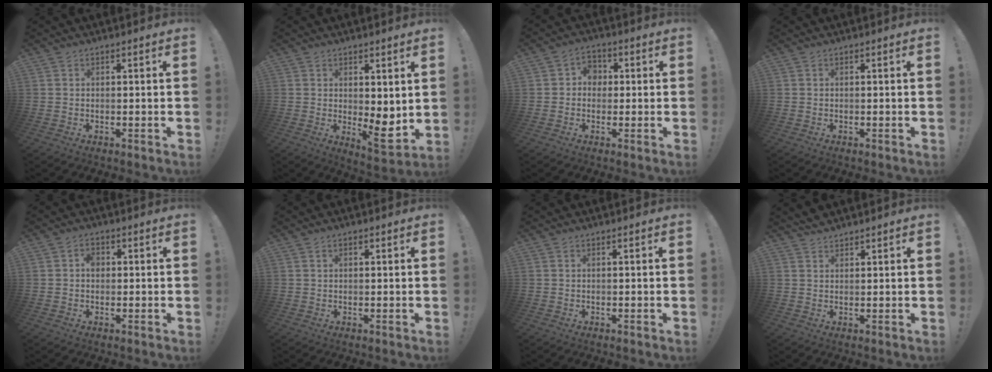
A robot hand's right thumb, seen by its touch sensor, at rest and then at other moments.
{"total": 6.2, "force": [0.6, 2.7, 5.6], "torque": [-0.055, -0.028, 0.016]}
{"total": 5.1, "force": [0.1, 4.7, 2.0], "torque": [-0.030, 0.009, 0.003]}
{"total": 0.0}
{"total": 3.0, "force": [0.2, 2.3, 1.9], "torque": [-0.019, 0.000, 0.000]}
{"total": 0.9, "force": [0.6, 0.4, 0.5], "torque": [-0.003, -0.001, 0.010]}
{"total": 0.0}
{"total": 2.4, "force": [2.3, 0.5, 0.3], "torque": [-0.008, -0.014, 0.046]}